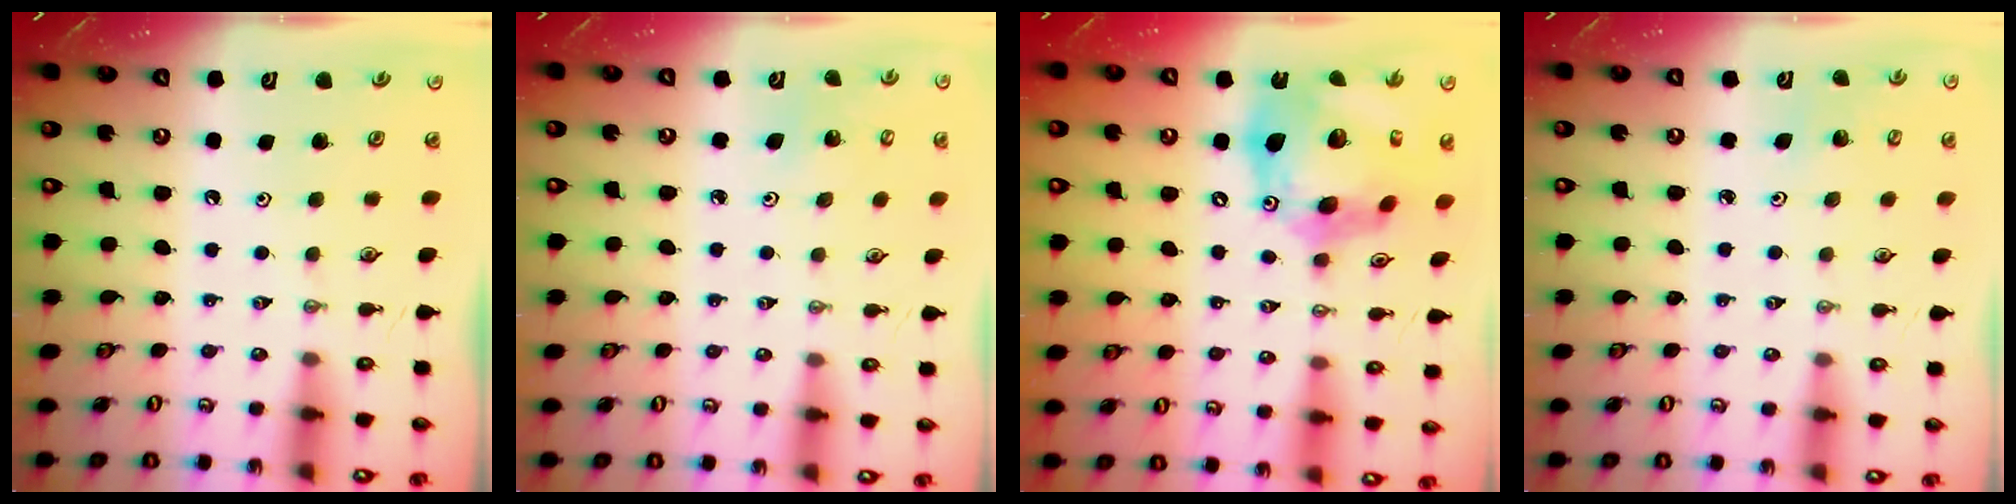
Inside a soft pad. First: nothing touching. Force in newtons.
{"total": 3.3, "press": 3.3, "slide": 0.3}
{"total": 22.0, "press": 21.8, "slide": 2.4}
{"total": 1.4, "press": 1.4, "slide": 0.1}